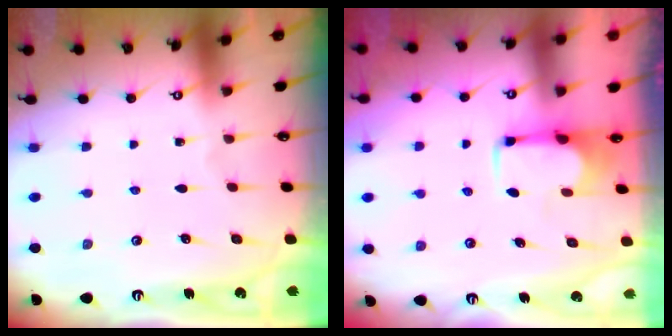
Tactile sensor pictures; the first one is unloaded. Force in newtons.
{"total": 1.7, "press": 1.6, "slide": 0.7}